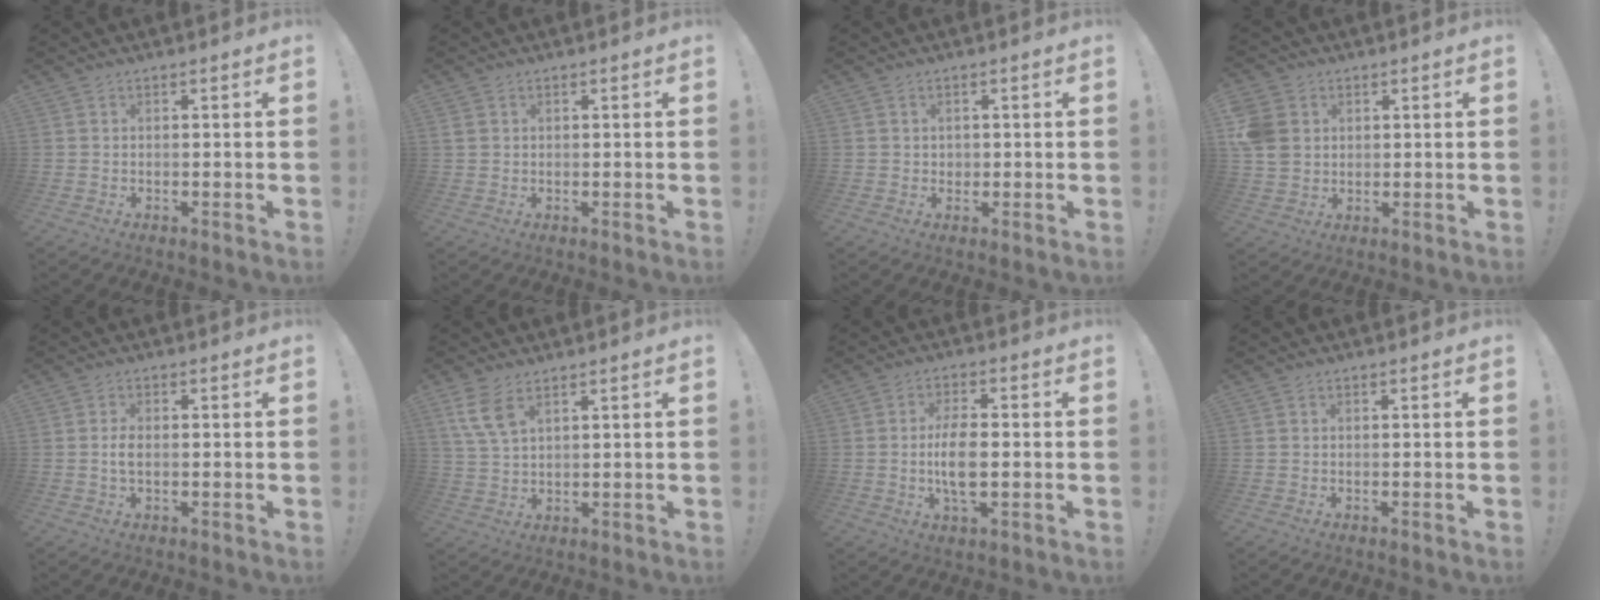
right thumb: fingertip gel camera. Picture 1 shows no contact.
{"total": 1.6, "force": [0.7, 1.3, 0.5], "torque": [-0.010, 0.002, 0.015]}
{"total": 1.6, "force": [0.4, 1.5, 0.3], "torque": [-0.004, 0.001, 0.008]}
{"total": 8.4, "force": [2.1, 7.2, 3.8], "torque": [-0.089, -0.007, 0.043]}
{"total": 2.7, "force": [-0.4, 1.4, 2.3], "torque": [-0.042, -0.001, -0.010]}
{"total": 7.5, "force": [4.3, 3.4, 5.1], "torque": [-0.102, -0.014, 0.082]}
{"total": 8.8, "force": [-0.9, 3.7, 7.9], "torque": [-0.154, -0.009, -0.023]}
{"total": 0.0}